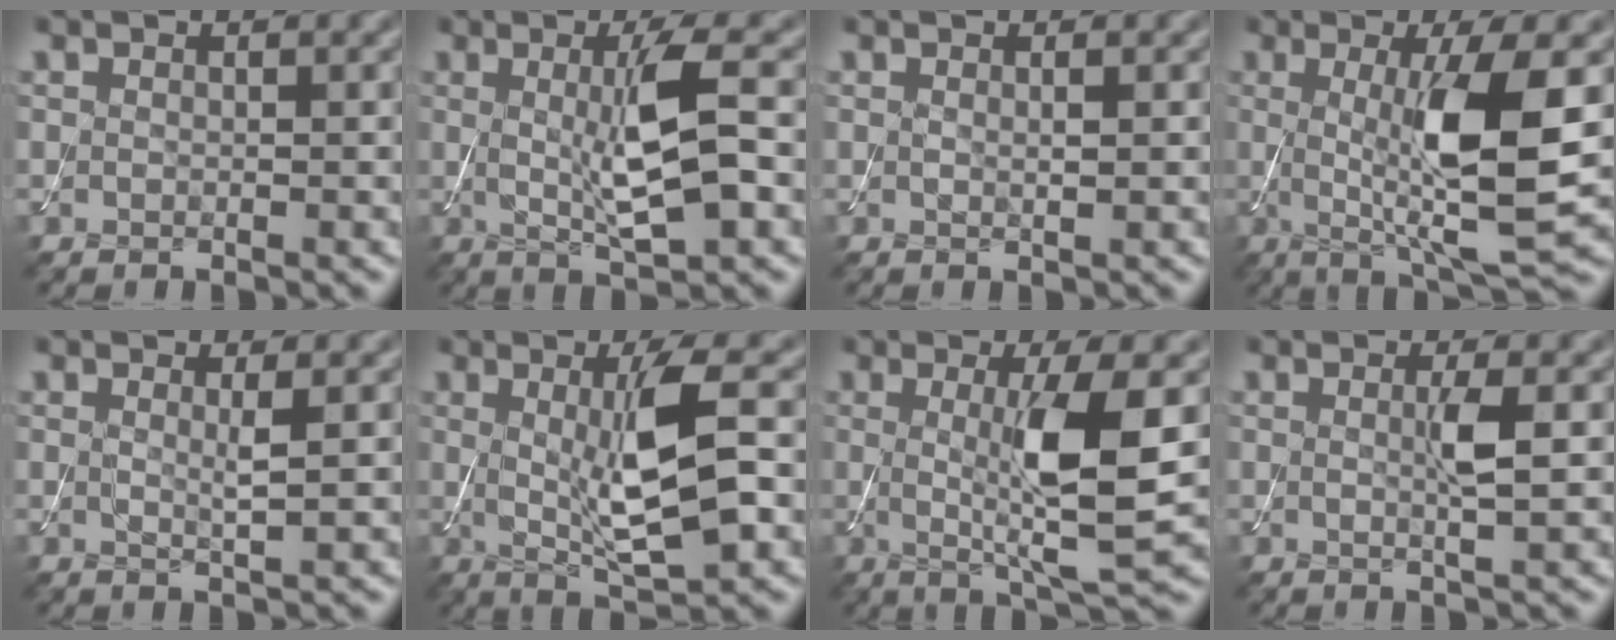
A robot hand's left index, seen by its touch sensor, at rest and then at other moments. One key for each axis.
{"total": 6.1, "fx": 0.3, "fy": 1.2, "fz": 5.9, "tx": -0.109, "ty": -0.005, "tz": 0.008}
{"total": 0.7, "fx": 0.2, "fy": 0.1, "fz": 0.7, "tx": -0.010, "ty": 0.001, "tz": 0.002}
{"total": 8.6, "fx": 0.3, "fy": 1.6, "fz": 8.4, "tx": -0.131, "ty": -0.016, "tz": 0.012}
{"total": 1.5, "fx": 0.5, "fy": 0.2, "fz": 1.4, "tx": -0.024, "ty": -0.005, "tz": 0.004}
{"total": 7.2, "fx": 0.2, "fy": 1.6, "fz": 7.1, "tx": -0.120, "ty": -0.006, "tz": 0.009}
{"total": 7.1, "fx": 0.4, "fy": 1.2, "fz": 7.0, "tx": -0.120, "ty": -0.011, "tz": 0.011}
{"total": 2.3, "fx": 0.2, "fy": 0.2, "fz": 2.2, "tx": -0.044, "ty": -0.002, "tz": 0.001}